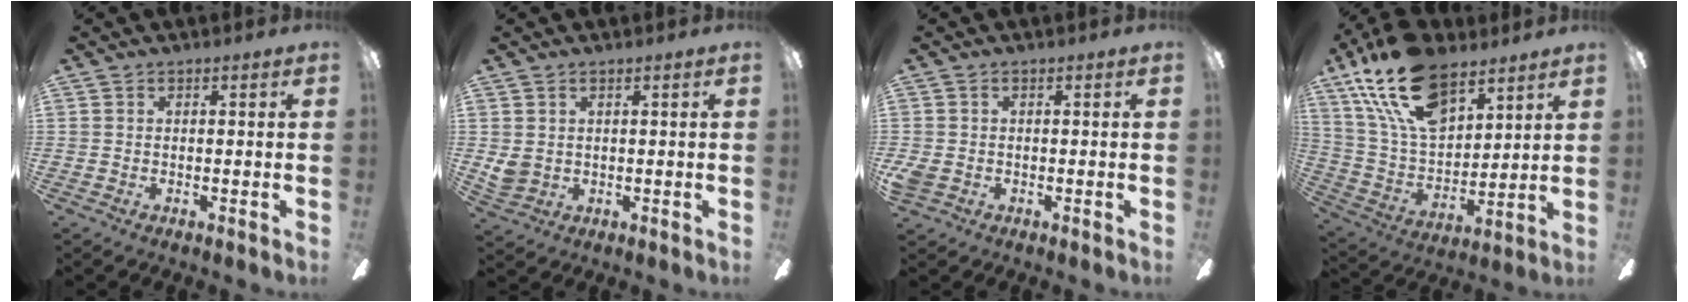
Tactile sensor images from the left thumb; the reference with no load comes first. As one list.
[{"total": 3.4, "force": [1.5, 2.6, 1.6], "torque": [-0.040, -0.001, 0.029]}, {"total": 2.5, "force": [-0.8, 1.9, 1.4], "torque": [-0.036, 0.001, -0.018]}, {"total": 21.6, "force": [13.3, 11.4, 12.6], "torque": [-0.268, -0.057, 0.241]}]